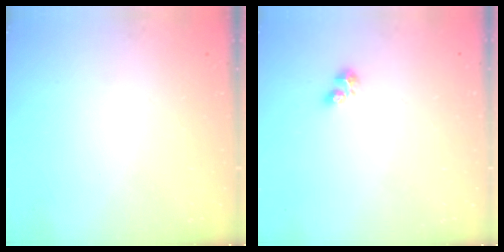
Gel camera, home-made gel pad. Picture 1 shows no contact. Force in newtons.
{"total": 1.6, "press": 1.5, "slide": 0.6}